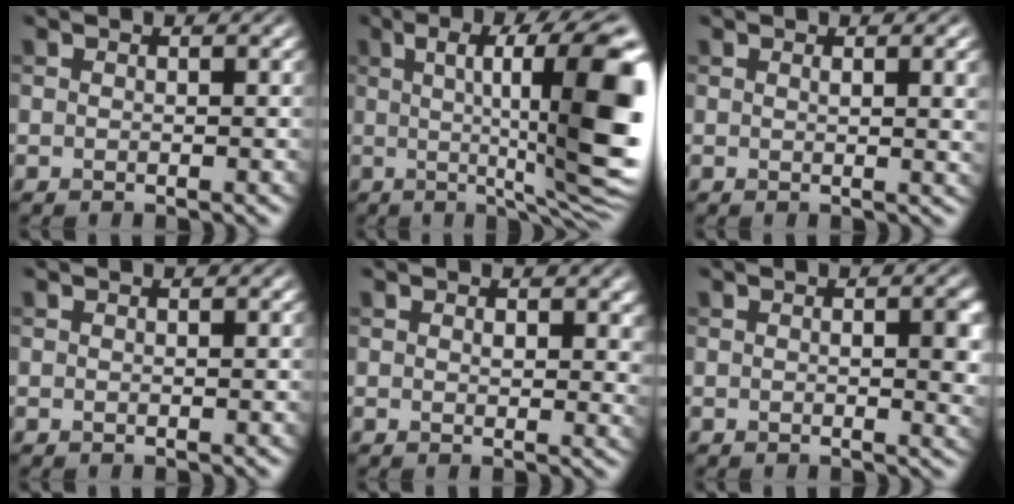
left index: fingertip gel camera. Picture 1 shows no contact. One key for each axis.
{"total": 13.9, "fx": 1.7, "fy": 3.2, "fz": 13.5, "tx": -0.170, "ty": 0.008, "tz": 0.024}
{"total": 3.5, "fx": 1.0, "fy": 1.1, "fz": 3.1, "tx": -0.029, "ty": 0.004, "tz": 0.013}
{"total": 0.0}
{"total": 2.2, "fx": 0.8, "fy": 1.3, "fz": 1.6, "tx": -0.018, "ty": -0.004, "tz": 0.014}
{"total": 3.0, "fx": 0.2, "fy": 0.9, "fz": 2.8, "tx": -0.036, "ty": -0.003, "tz": 0.002}